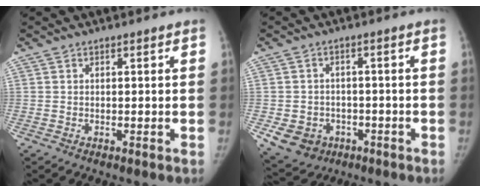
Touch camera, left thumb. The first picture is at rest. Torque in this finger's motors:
{"motor_torque": [-0.17, 1.60, 0.09, -0.09, 0.18]}